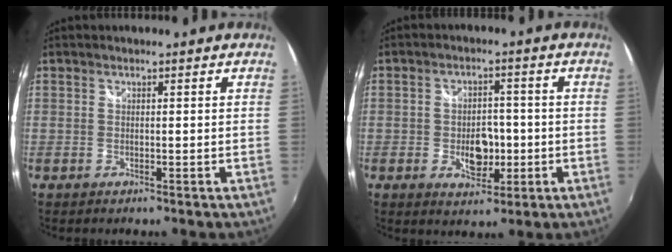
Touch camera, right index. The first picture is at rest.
{"total": 6.5, "force": [-1.6, 4.1, 4.7], "torque": [-0.080, -0.002, -0.020]}